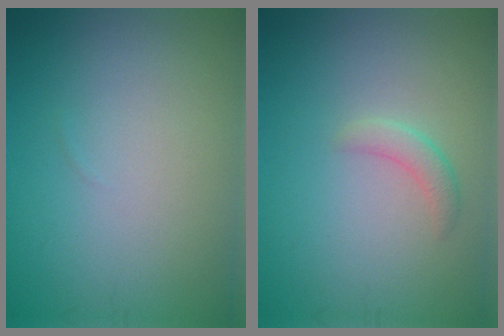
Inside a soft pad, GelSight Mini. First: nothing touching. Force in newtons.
{"total": 1.5, "press": 1.5, "slide": 0.1}